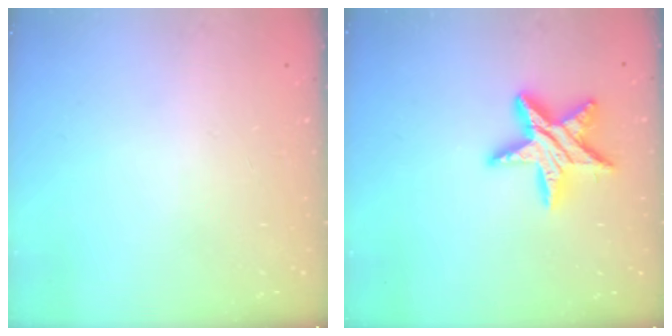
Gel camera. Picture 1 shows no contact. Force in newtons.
{"total": 14.0, "press": 14.0, "slide": 1.0}